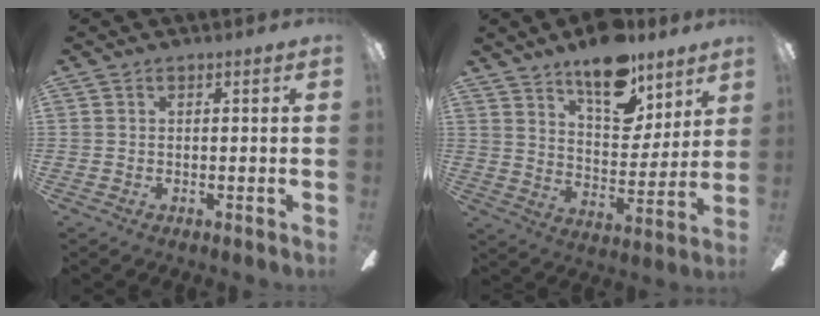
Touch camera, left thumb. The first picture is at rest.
{"total": 16.0, "force": [12.0, 7.1, 7.9], "torque": [-0.113, -0.075, 0.209]}